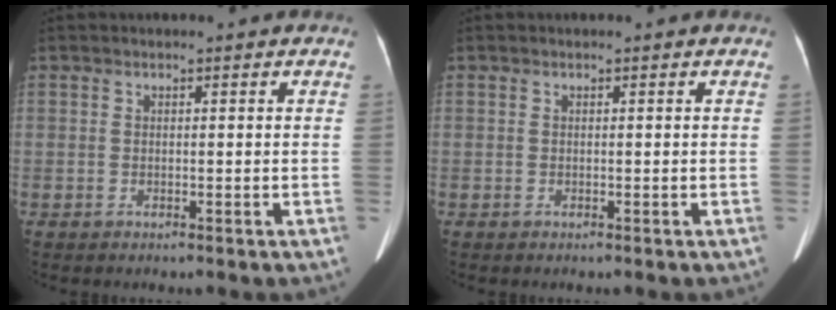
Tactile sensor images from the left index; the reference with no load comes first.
{"total": 0.0}